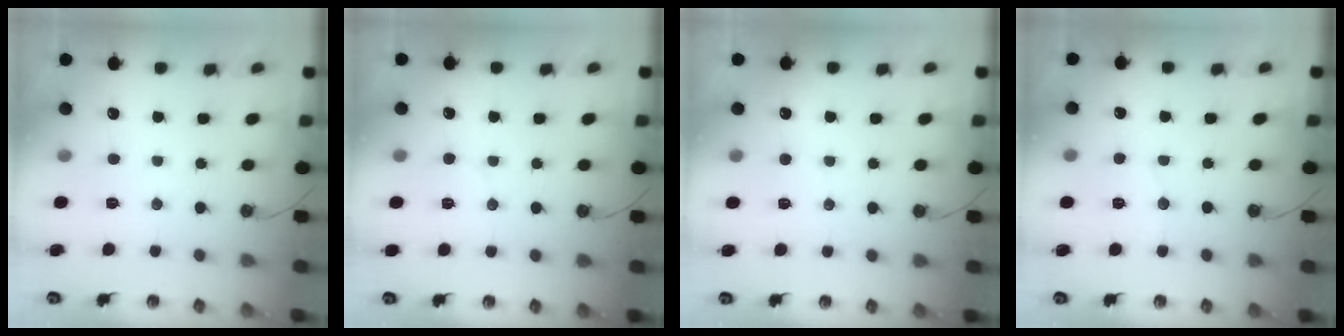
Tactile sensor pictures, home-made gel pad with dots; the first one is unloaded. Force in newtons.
{"total": 2.7, "press": 2.7, "slide": 0.2}
{"total": 3.8, "press": 3.8, "slide": 0.4}
{"total": 4.6, "press": 4.6, "slide": 0.6}